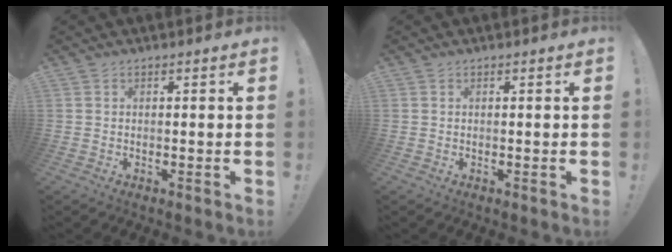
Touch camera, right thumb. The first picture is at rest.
{"total": 0.0}